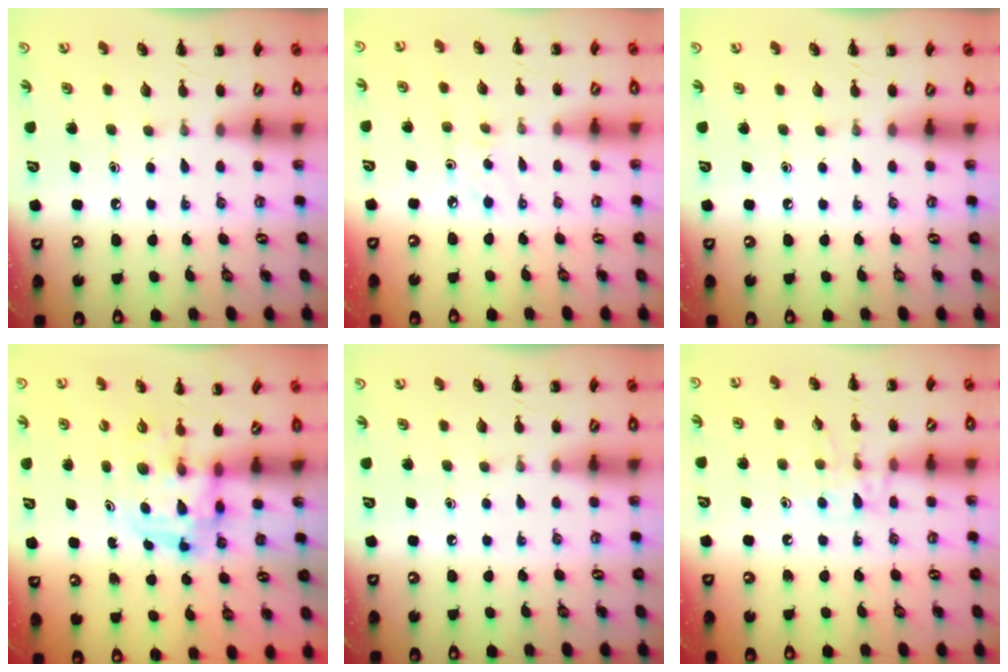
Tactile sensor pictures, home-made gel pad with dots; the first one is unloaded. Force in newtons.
{"total": 2.5, "press": 2.3, "slide": 0.9}
{"total": 0.0}
{"total": 3.4, "press": 3.4, "slide": 0.7}
{"total": 0.0}
{"total": 8.8, "press": 8.8, "slide": 1.1}